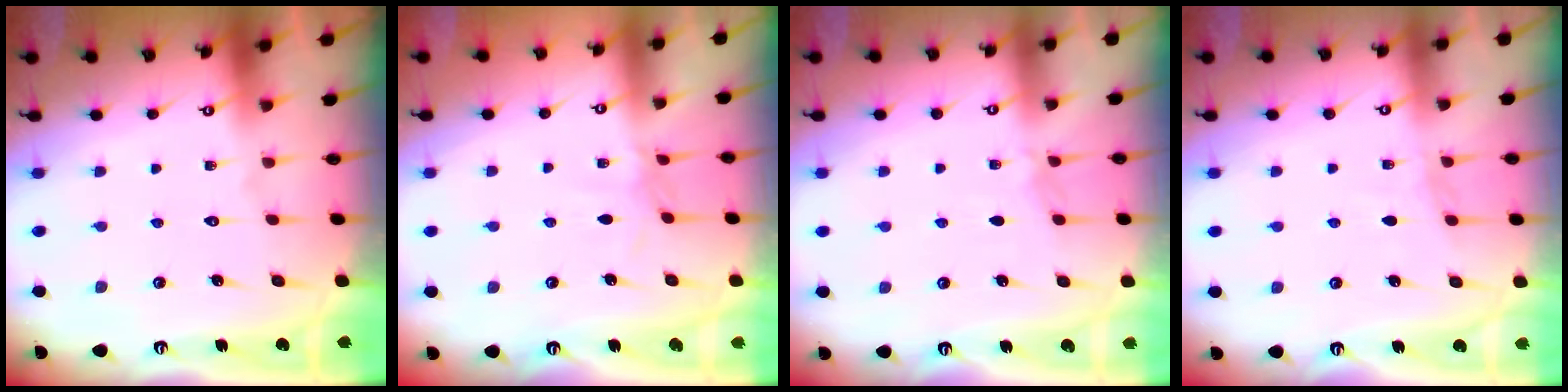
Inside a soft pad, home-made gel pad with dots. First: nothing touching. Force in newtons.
{"total": 2.7, "press": 2.6, "slide": 0.5}
{"total": 3.0, "press": 3.0, "slide": 0.5}
{"total": 3.4, "press": 3.4, "slide": 0.5}